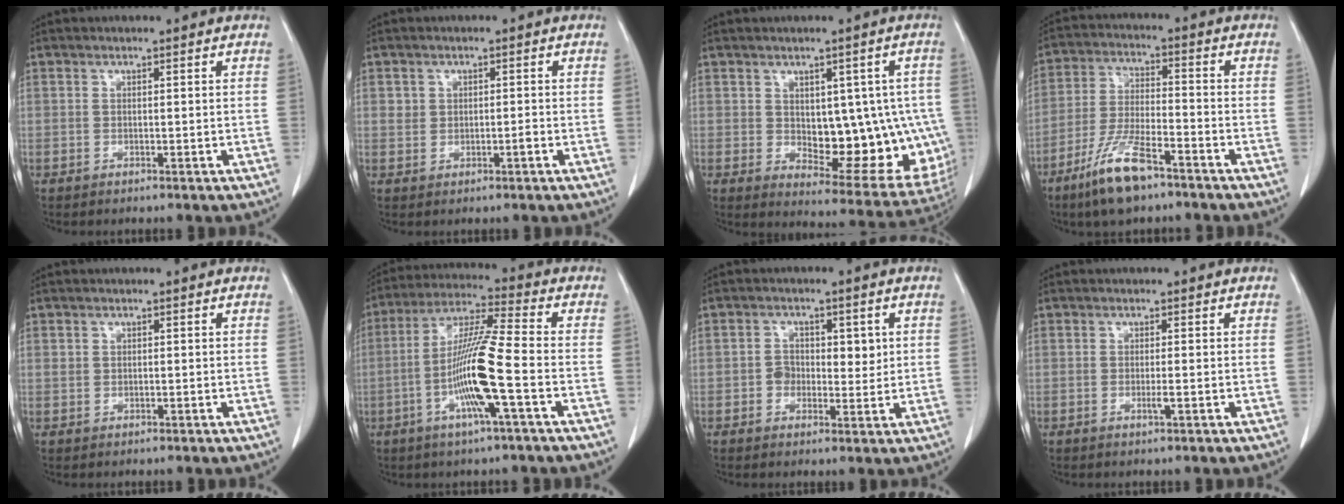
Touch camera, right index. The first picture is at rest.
{"total": 1.8, "force": [0.0, 1.3, 1.2], "torque": [-0.022, 0.009, 0.005]}
{"total": 15.8, "force": [-0.7, 7.8, 13.8], "torque": [-0.133, 0.008, 0.016]}
{"total": 10.5, "force": [-7.0, 2.3, 7.4], "torque": [-0.155, -0.019, -0.134]}
{"total": 0.7, "force": [0.2, 0.7, 0.3], "torque": [-0.005, 0.008, 0.004]}
{"total": 12.4, "force": [-3.5, -0.3, 11.9], "torque": [-0.234, -0.002, -0.075]}
{"total": 4.5, "force": [0.4, 3.3, 3.0], "torque": [-0.034, 0.009, 0.006]}
{"total": 1.2, "force": [-0.4, -0.2, 1.2], "torque": [-0.020, -0.004, -0.007]}